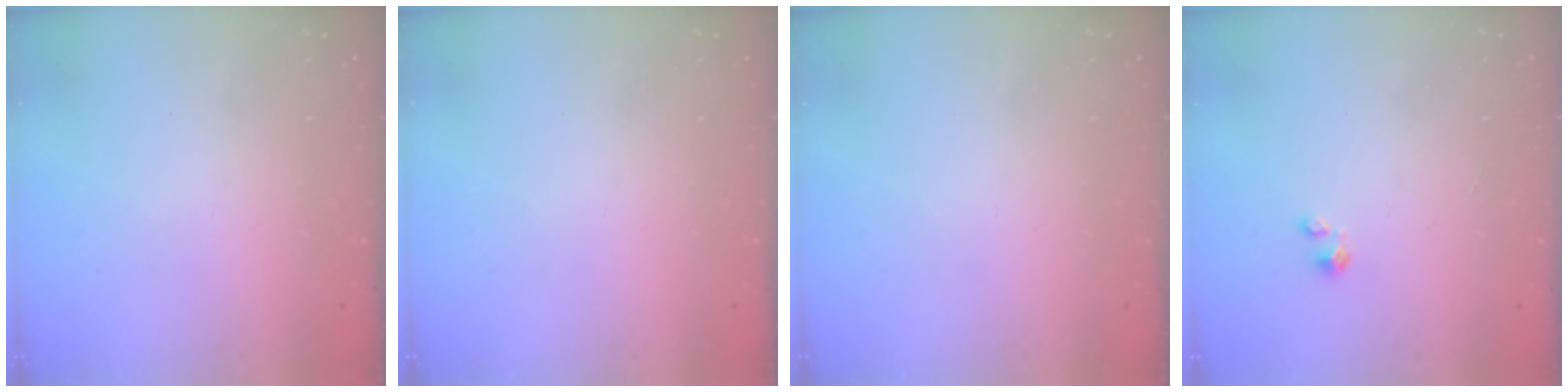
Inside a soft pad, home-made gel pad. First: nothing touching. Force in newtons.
{"total": 0.0}
{"total": 0.0}
{"total": 0.0}